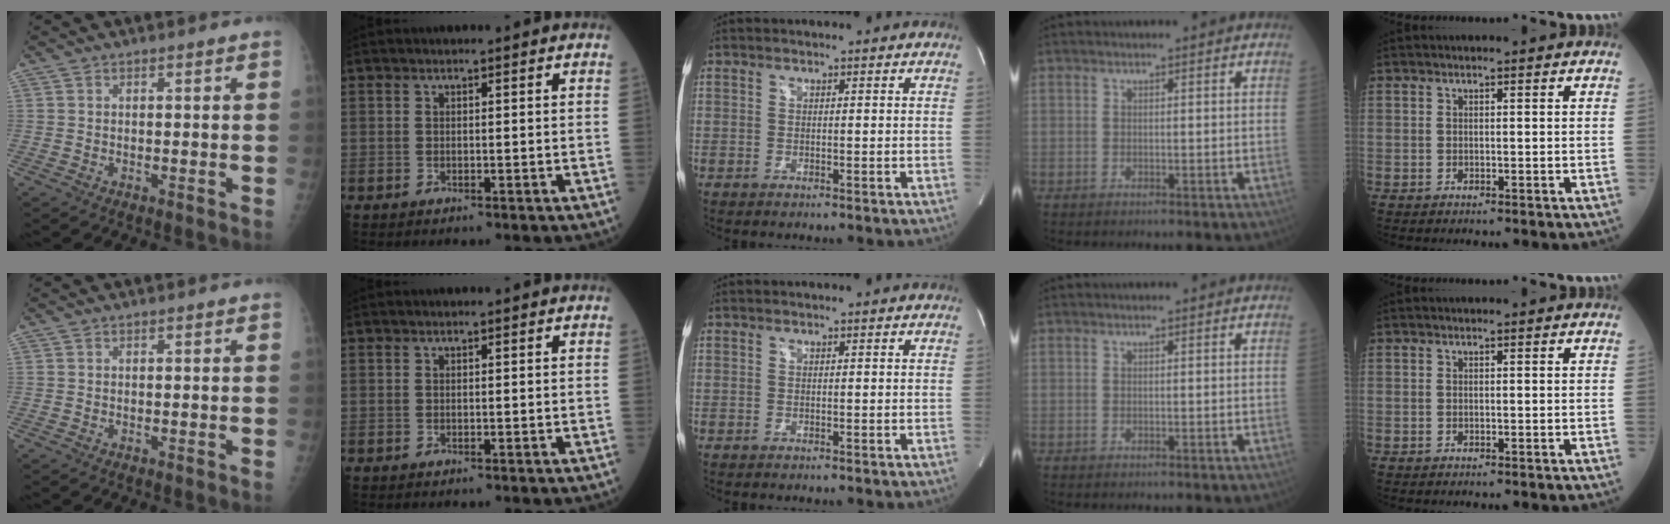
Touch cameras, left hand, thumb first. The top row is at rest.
{}